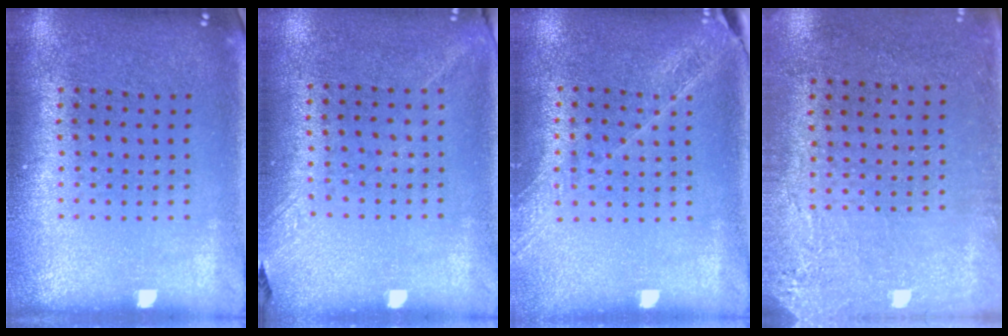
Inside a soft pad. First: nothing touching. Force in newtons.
{"total": 1.2, "press": 0.9, "slide": 0.8}
{"total": 1.6, "press": 1.6, "slide": 0.0}
{"total": 2.8, "press": 2.3, "slide": 1.6}